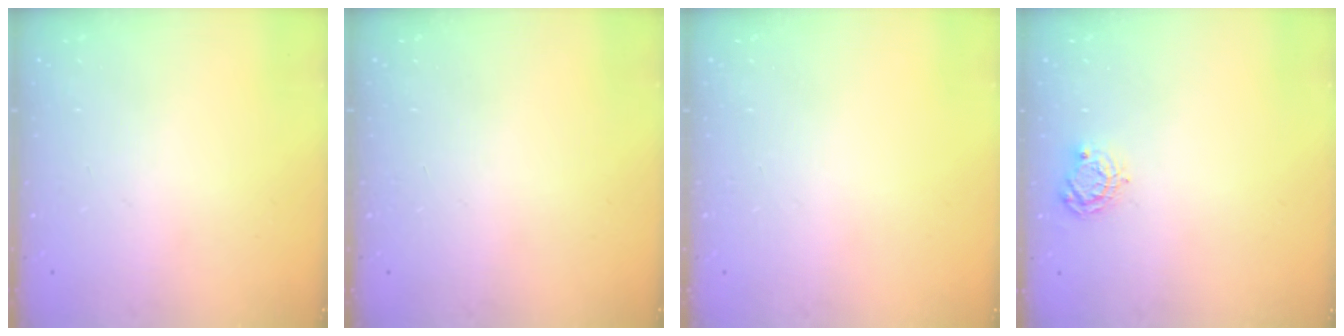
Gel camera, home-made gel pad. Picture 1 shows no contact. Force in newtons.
{"total": 0.0}
{"total": 0.0}
{"total": 5.1, "press": 5.1, "slide": 0.4}